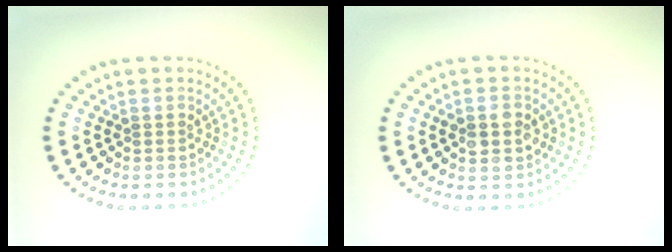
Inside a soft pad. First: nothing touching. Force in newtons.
{"total": 2.9, "press": 2.9, "slide": 0.1}